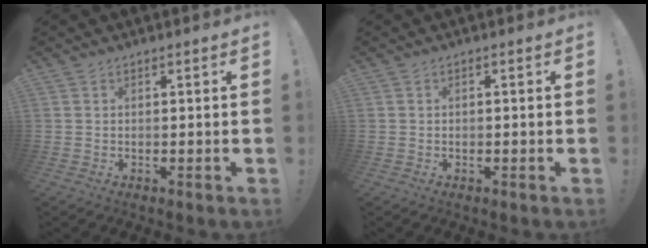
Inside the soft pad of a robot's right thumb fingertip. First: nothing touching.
{"total": 0.6, "force": [-0.5, -0.1, 0.3], "torque": [-0.007, 0.002, -0.009]}